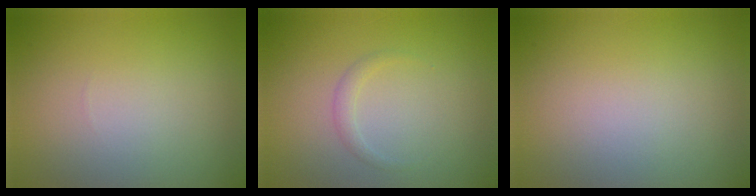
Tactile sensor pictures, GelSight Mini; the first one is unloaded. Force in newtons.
{"total": 0.5, "press": 0.5, "slide": 0.1}
{"total": 0.0}